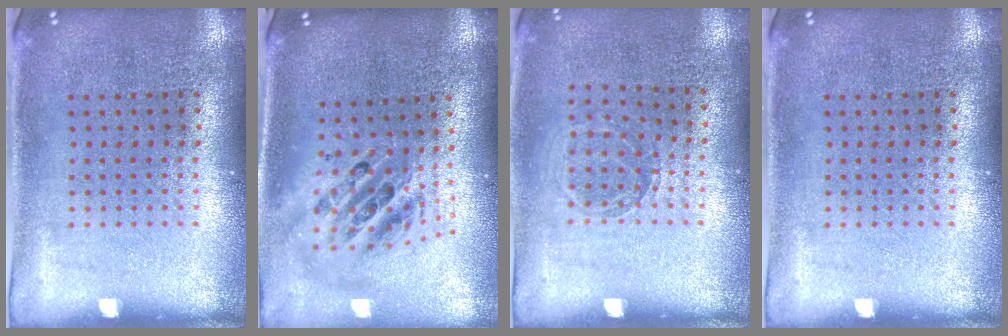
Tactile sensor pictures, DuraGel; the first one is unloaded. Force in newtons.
{"total": 2.3, "press": 1.7, "slide": 1.5}
{"total": 0.8, "press": 0.8, "slide": 0.1}
{"total": 0.0}